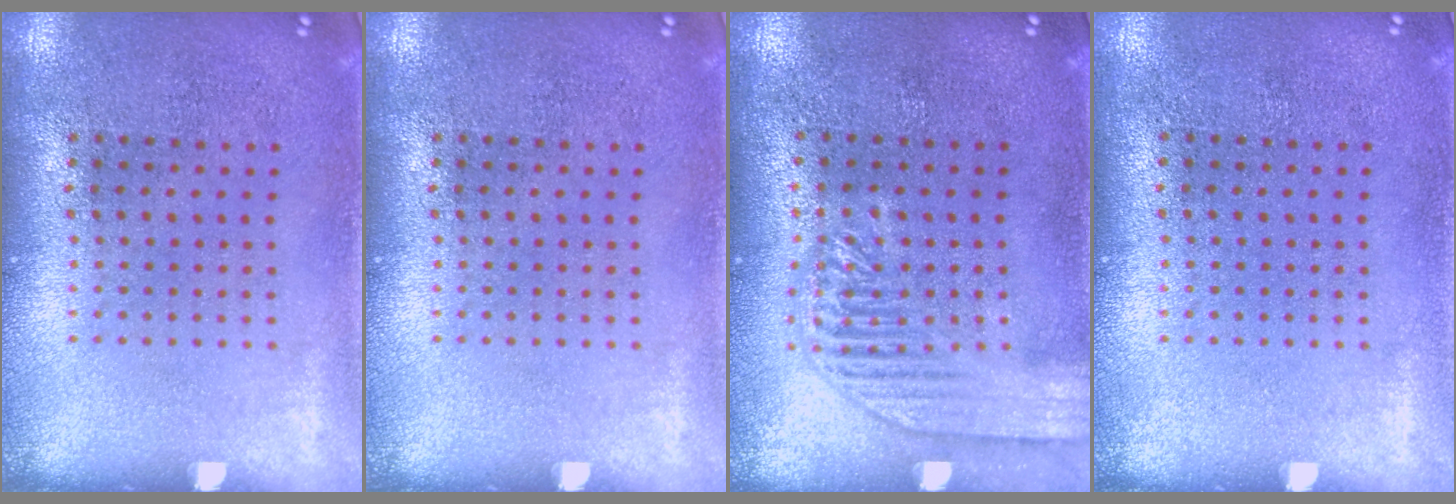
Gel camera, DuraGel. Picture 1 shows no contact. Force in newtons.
{"total": 0.0}
{"total": 1.8, "press": 1.8, "slide": 0.3}
{"total": 0.0}